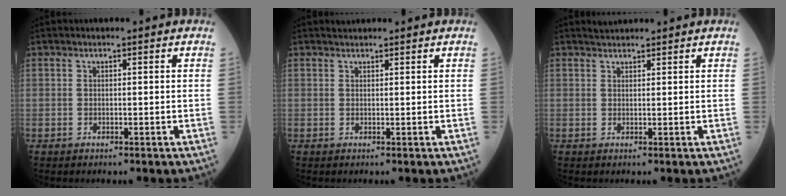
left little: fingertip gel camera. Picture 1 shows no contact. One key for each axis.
{"total": 0.8, "fx": 0.8, "fy": 0.2, "fz": 0.0, "tx": -0.010, "ty": 0.008, "tz": 0.016}
{"total": 1.5, "fx": 1.5, "fy": 0.2, "fz": 0.1, "tx": -0.009, "ty": 0.014, "tz": 0.030}